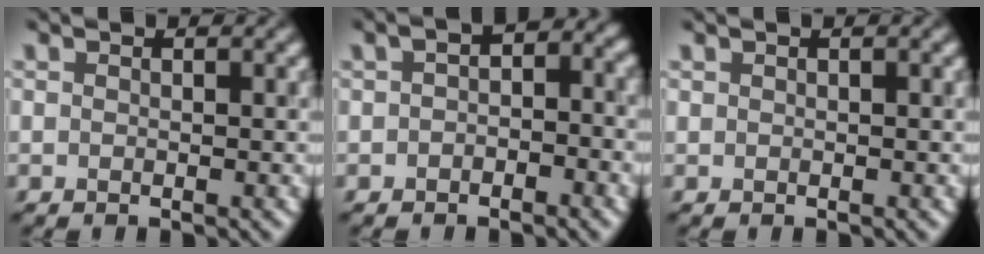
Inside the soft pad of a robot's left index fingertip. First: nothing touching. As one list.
[{"total": 3.0, "force": [-0.6, 2.0, 2.1], "torque": [-0.028, 0.010, -0.019]}, {"total": 0.0}]